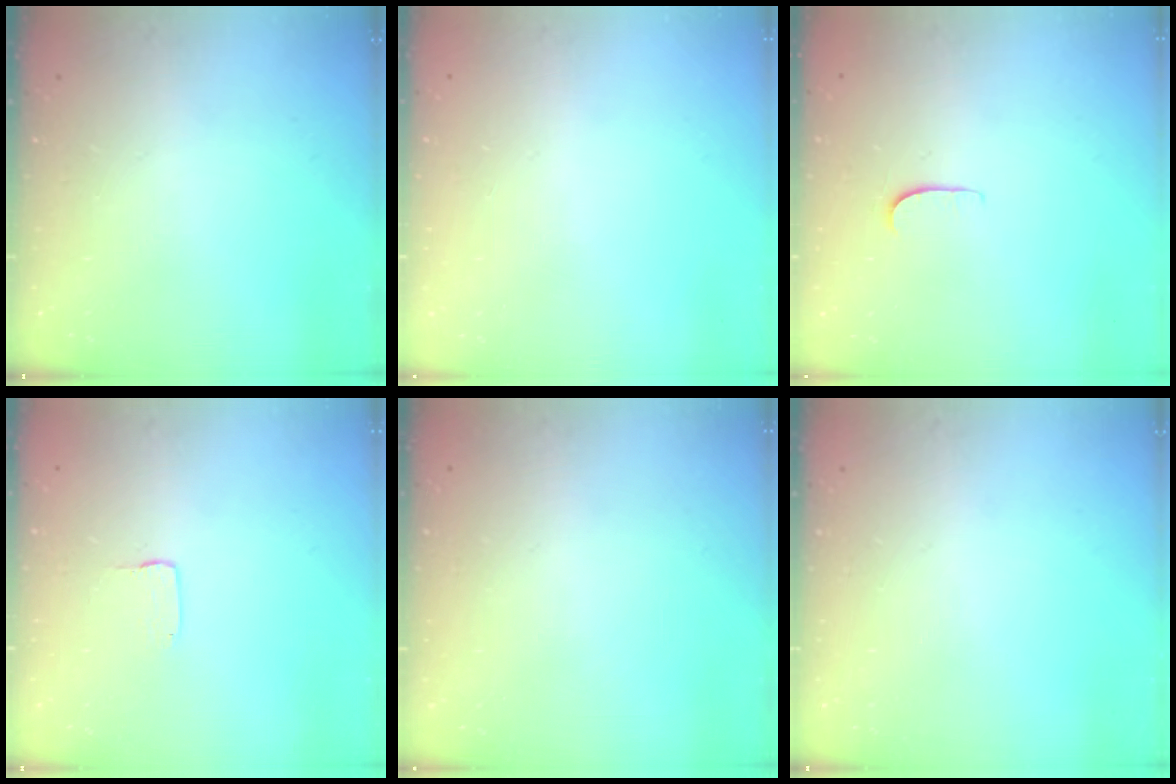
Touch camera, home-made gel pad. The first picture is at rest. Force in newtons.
{"total": 0.5, "press": 0.5, "slide": 0.1}
{"total": 4.2, "press": 4.2, "slide": 0.4}
{"total": 1.0, "press": 1.0, "slide": 0.1}
{"total": 0.0}
{"total": 0.0}